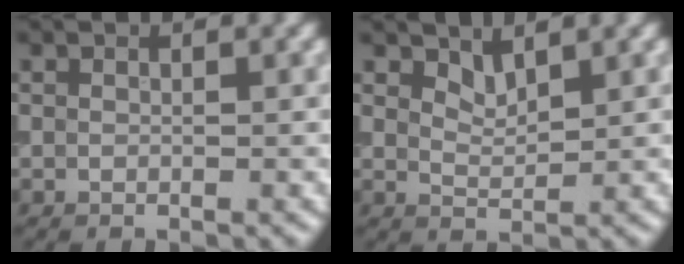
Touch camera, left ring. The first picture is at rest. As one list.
[{"total": 1.6, "force": [1.4, 0.5, 0.7], "torque": [-0.016, -0.008, 0.029]}]